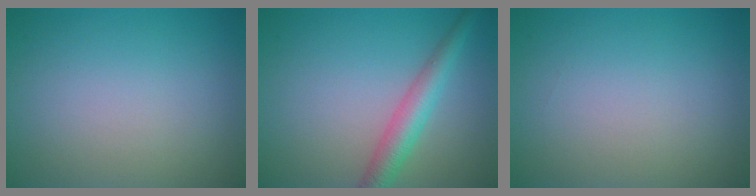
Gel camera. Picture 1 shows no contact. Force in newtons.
{"total": 3.6, "press": 3.6, "slide": 0.1}
{"total": 0.0}